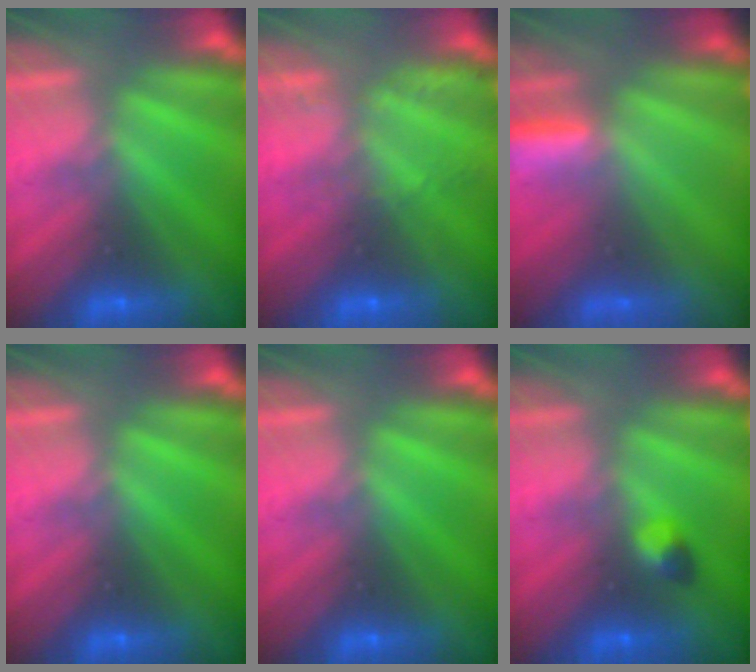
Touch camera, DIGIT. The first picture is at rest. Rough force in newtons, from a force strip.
{"total": 2.1}
{"total": 3.0}
{"total": 0.0}
{"total": 0.0}
{"total": 2.6}